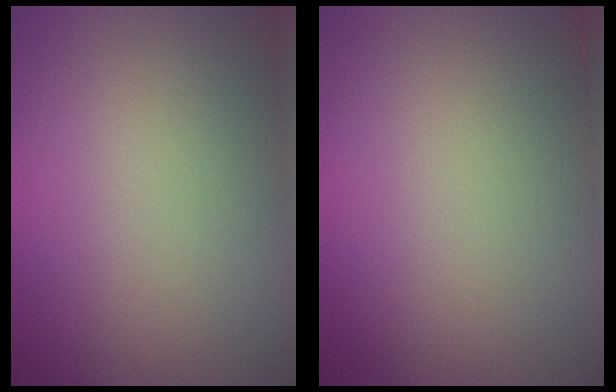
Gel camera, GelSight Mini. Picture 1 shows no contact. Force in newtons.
{"total": 0.0}